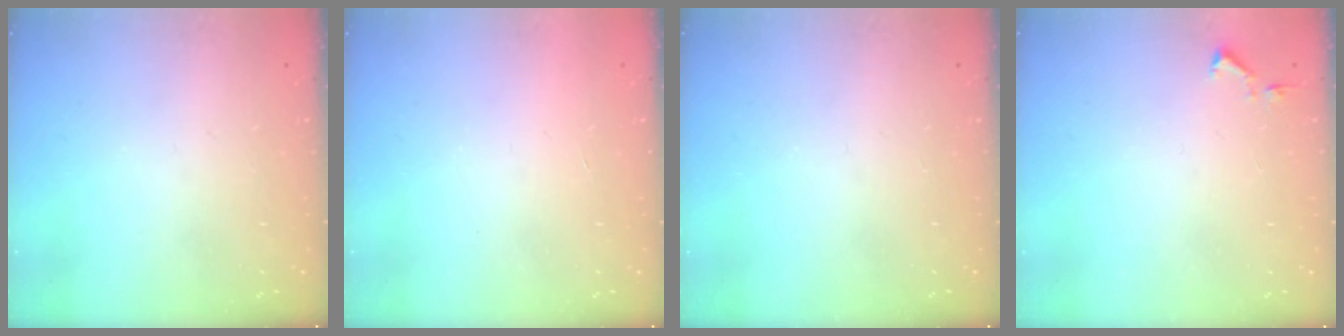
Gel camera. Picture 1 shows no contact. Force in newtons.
{"total": 1.6, "press": 1.6, "slide": 0.1}
{"total": 0.0}
{"total": 3.5, "press": 3.4, "slide": 0.6}